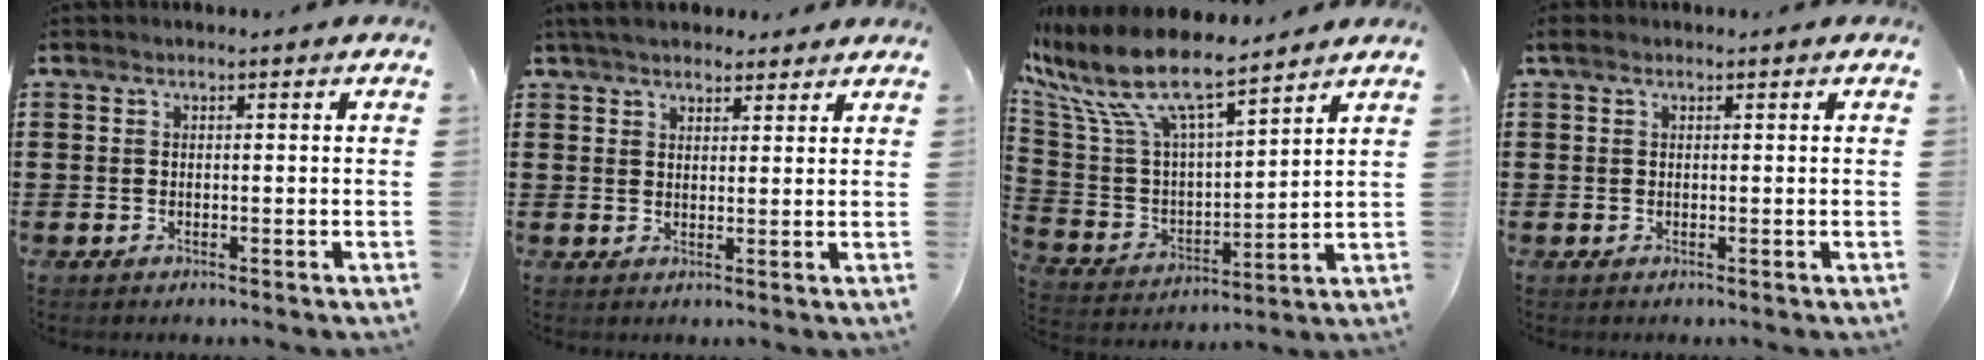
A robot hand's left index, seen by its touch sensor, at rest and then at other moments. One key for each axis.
{"total": 4.1, "fx": 3.7, "fy": 1.2, "fz": 1.3, "tx": -0.036, "ty": -0.002, "tz": 0.070}
{"total": 11.2, "fx": 8.8, "fy": 2.6, "fz": 6.5, "tx": -0.166, "ty": -0.053, "tz": 0.153}
{"total": 0.9, "fx": 0.1, "fy": 0.6, "fz": 0.6, "tx": -0.013, "ty": 0.006, "tz": 0.002}